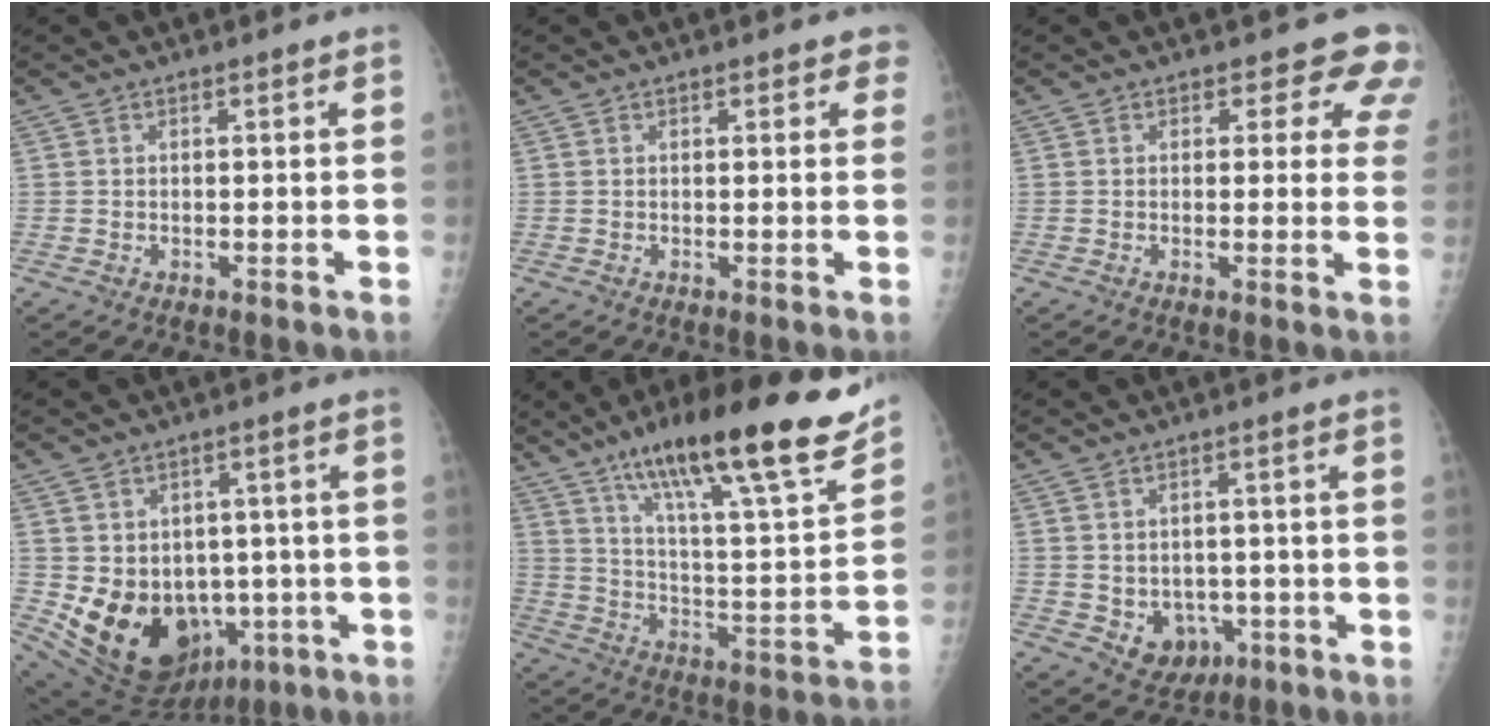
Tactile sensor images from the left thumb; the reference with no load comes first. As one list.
[{"total": 2.2, "force": [1.5, 1.2, 1.1], "torque": [0.012, -0.002, 0.011]}, {"total": 7.4, "force": [5.9, 3.9, 2.3], "torque": [0.026, -0.024, 0.041]}, {"total": 17.4, "force": [-3.4, 13.5, 10.3], "torque": [-0.147, 0.007, -0.016]}, {"total": 26.5, "force": [18.3, 4.3, 18.7], "torque": [-0.275, -0.062, 0.294]}, {"total": 7.0, "force": [-1.6, 5.7, 3.7], "torque": [-0.028, 0.008, -0.005]}]